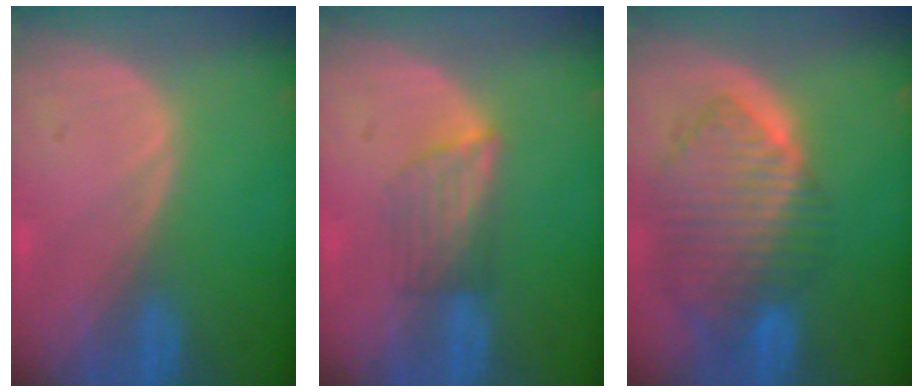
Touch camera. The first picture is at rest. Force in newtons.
{"total": 4.1, "press": 3.8, "slide": 1.3}
{"total": 10.1, "press": 8.6, "slide": 5.2}